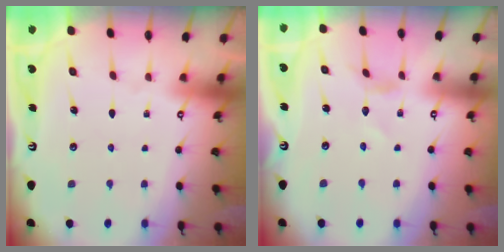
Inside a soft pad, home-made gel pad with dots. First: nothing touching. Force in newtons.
{"total": 1.3, "press": 1.2, "slide": 0.2}